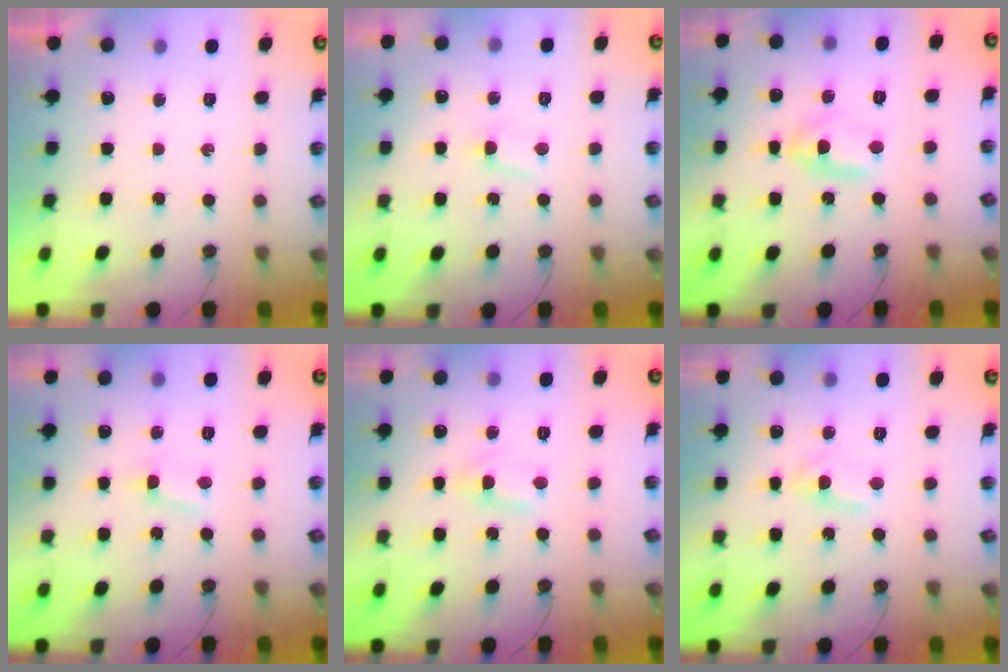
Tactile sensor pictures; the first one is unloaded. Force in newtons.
{"total": 2.8, "press": 2.8, "slide": 0.4}
{"total": 14.7, "press": 3.9, "slide": 14.2}
{"total": 1.9, "press": 1.9, "slide": 0.2}
{"total": 1.1, "press": 0.9, "slide": 0.6}
{"total": 1.6, "press": 1.6, "slide": 0.3}